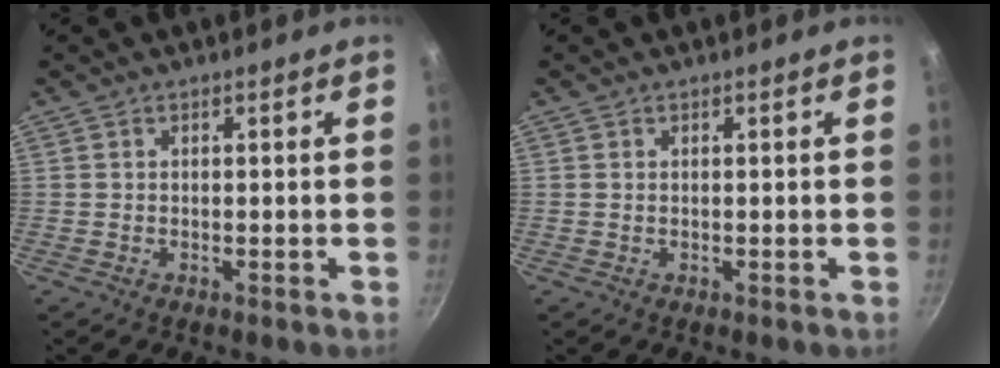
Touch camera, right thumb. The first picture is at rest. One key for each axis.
{"total": 0.0}